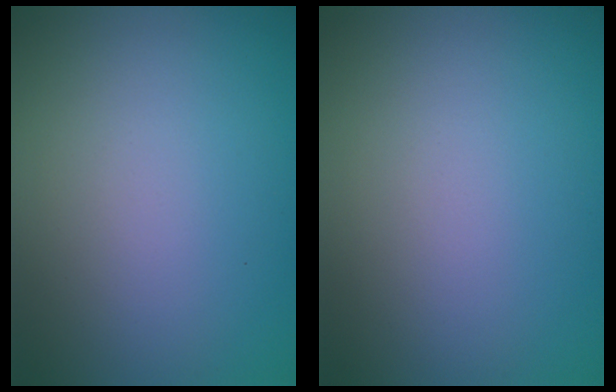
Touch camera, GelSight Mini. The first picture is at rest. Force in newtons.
{"total": 0.0}